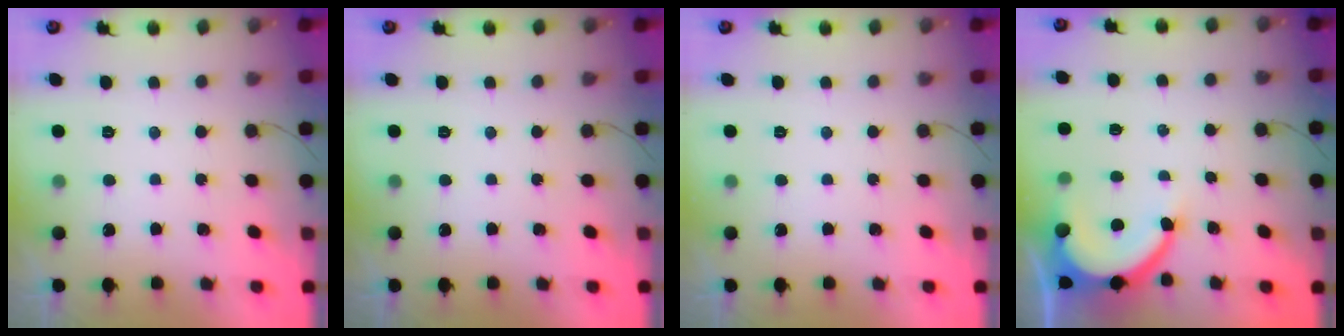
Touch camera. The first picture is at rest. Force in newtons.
{"total": 0.0}
{"total": 0.0}
{"total": 8.1, "press": 8.0, "slide": 0.8}